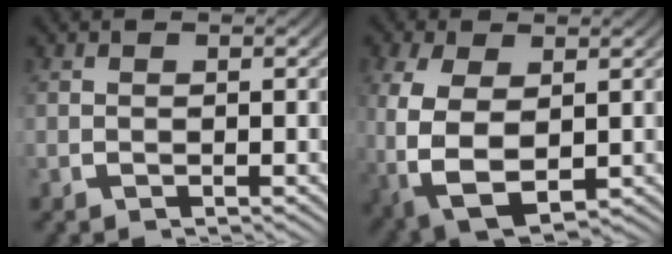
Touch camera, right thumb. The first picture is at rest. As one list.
[{"total": 9.6, "force": [-1.6, 6.8, 6.7], "torque": [-0.182, -0.051, 0.005]}]